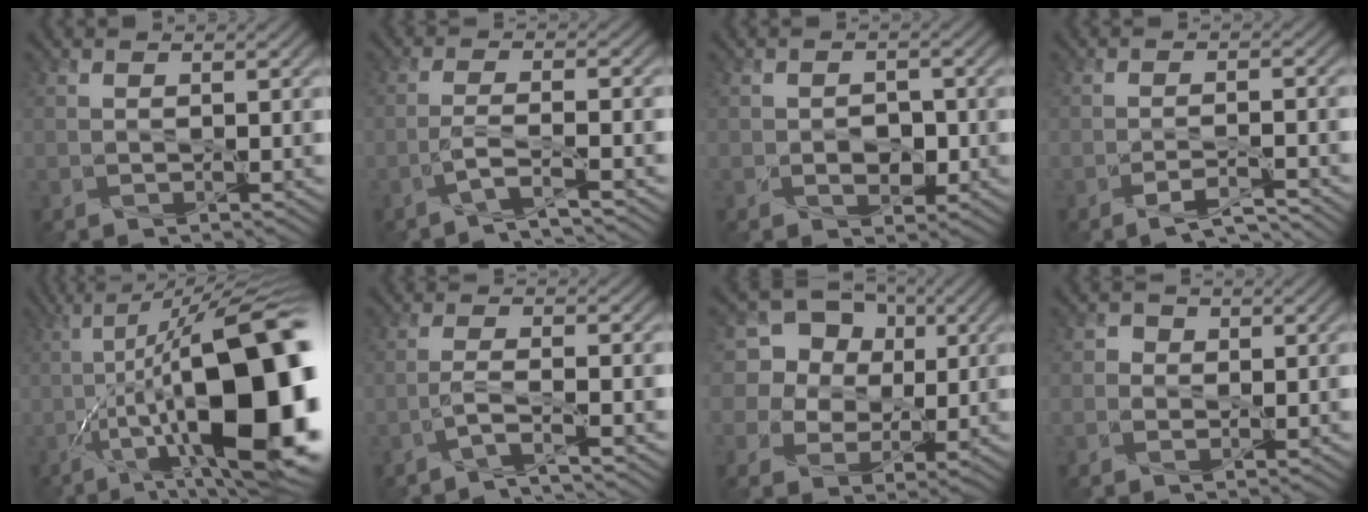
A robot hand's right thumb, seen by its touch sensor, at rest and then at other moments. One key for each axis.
{"total": 3.5, "fx": -2.3, "fy": 0.5, "fz": 2.6, "tx": -0.050, "ty": 0.009, "tz": -0.062}
{"total": 2.6, "fx": -0.8, "fy": 2.0, "fz": 1.5, "tx": -0.028, "ty": -0.006, "tz": -0.012}
{"total": 3.4, "fx": -2.7, "fy": 0.5, "fz": 2.0, "tx": -0.034, "ty": 0.002, "tz": -0.050}
{"total": 21.6, "fx": -3.6, "fy": 7.5, "fz": 19.9, "tx": -0.297, "ty": 0.013, "tz": -0.061}
{"total": 3.1, "fx": -2.1, "fy": 0.4, "fz": 2.2, "tx": -0.043, "ty": 0.008, "tz": -0.058}
{"total": 13.0, "fx": 3.9, "fy": 11.1, "fz": 5.3, "tx": -0.163, "ty": 0.040, "tz": 0.079}
{"total": 1.8, "fx": -0.2, "fy": 1.7, "fz": 0.4, "tx": -0.005, "ty": -0.002, "tz": -0.007}